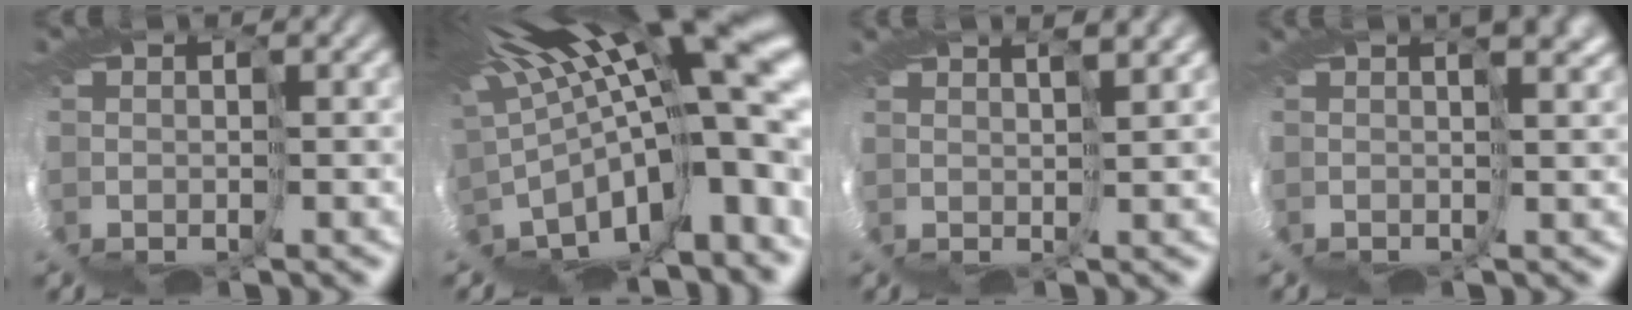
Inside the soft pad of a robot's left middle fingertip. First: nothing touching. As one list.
[{"total": 12.0, "force": [3.6, 1.8, 11.4], "torque": [-0.162, -0.037, 0.085]}, {"total": 4.2, "force": [2.8, -2.8, -1.4], "torque": [0.012, 0.009, 0.051]}, {"total": 2.0, "force": [1.0, -1.6, 0.6], "torque": [-0.008, -0.004, 0.026]}]